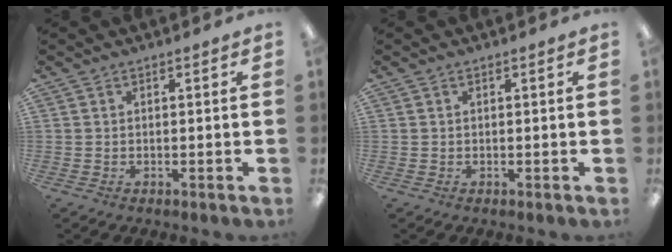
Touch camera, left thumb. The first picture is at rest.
{"total": 0.0}